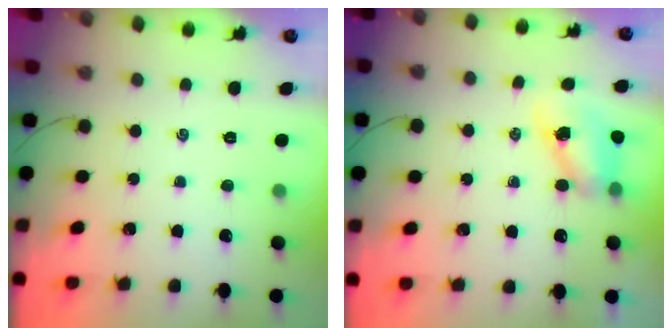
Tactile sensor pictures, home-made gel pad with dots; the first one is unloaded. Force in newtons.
{"total": 8.6, "press": 8.4, "slide": 1.5}